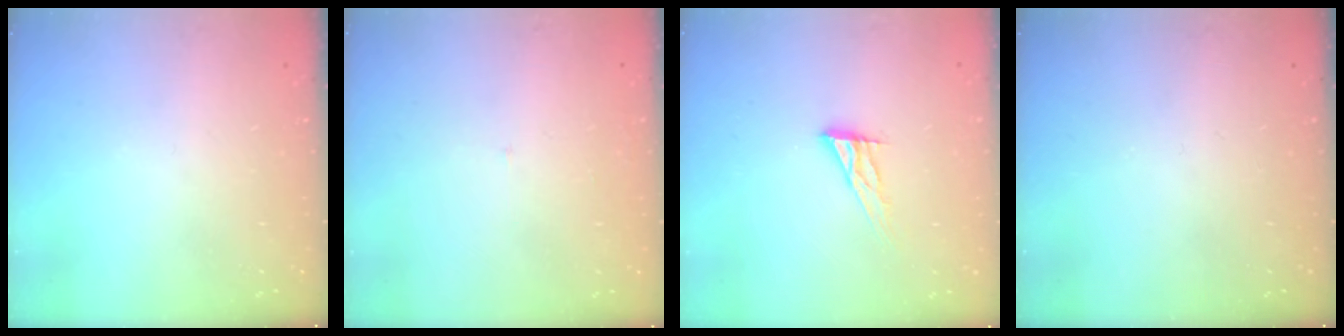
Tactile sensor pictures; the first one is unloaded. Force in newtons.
{"total": 2.0, "press": 2.0, "slide": 0.1}
{"total": 9.2, "press": 9.1, "slide": 0.7}
{"total": 0.0}